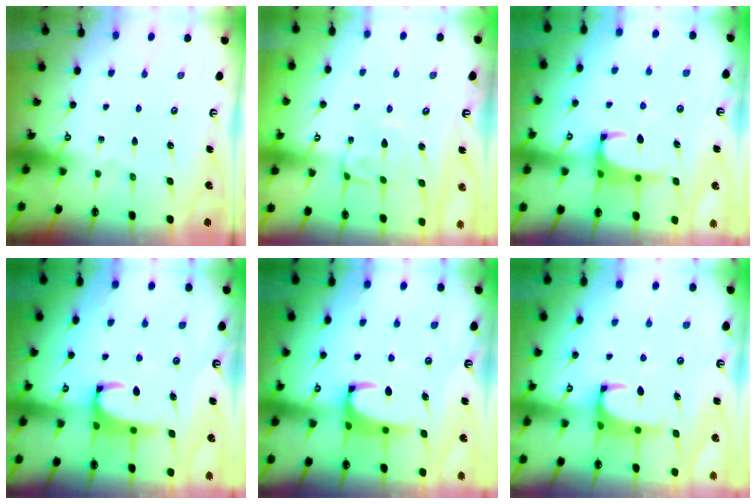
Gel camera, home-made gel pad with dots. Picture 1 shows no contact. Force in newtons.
{"total": 1.7, "press": 1.5, "slide": 0.8}
{"total": 1.6, "press": 1.5, "slide": 0.5}
{"total": 2.3, "press": 2.1, "slide": 0.9}
{"total": 2.5, "press": 2.3, "slide": 0.9}
{"total": 1.5, "press": 1.3, "slide": 0.8}